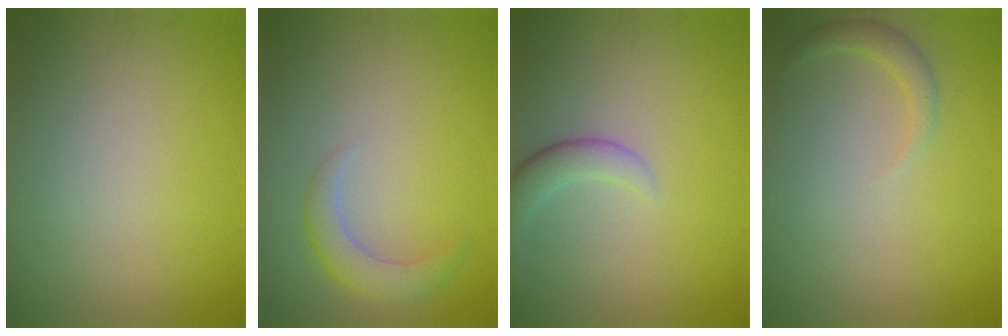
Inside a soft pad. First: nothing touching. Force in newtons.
{"total": 2.5, "press": 2.5, "slide": 0.1}
{"total": 2.6, "press": 2.6, "slide": 0.3}
{"total": 1.5, "press": 1.5, "slide": 0.2}